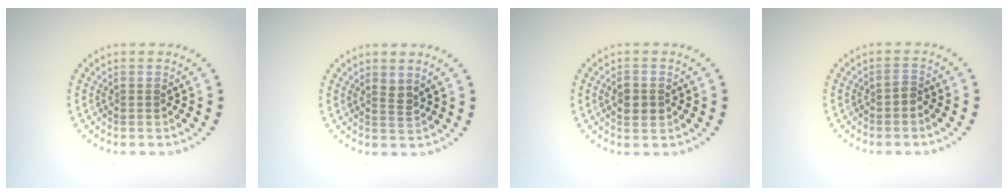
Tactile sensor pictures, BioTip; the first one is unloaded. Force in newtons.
{"total": 1.2, "press": 1.0, "slide": 0.7}
{"total": 2.5, "press": 2.5, "slide": 0.2}
{"total": 0.9, "press": 0.7, "slide": 0.6}